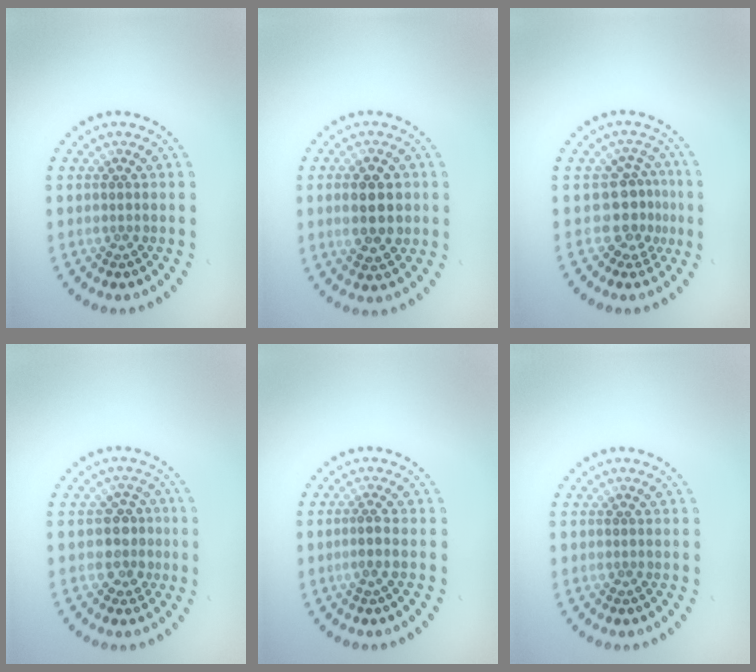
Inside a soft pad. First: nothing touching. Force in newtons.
{"total": 4.7, "press": 4.7, "slide": 0.2}
{"total": 3.2, "press": 2.4, "slide": 2.1}
{"total": 2.4, "press": 2.2, "slide": 1.1}
{"total": 1.2, "press": 0.8, "slide": 0.8}
{"total": 0.0}